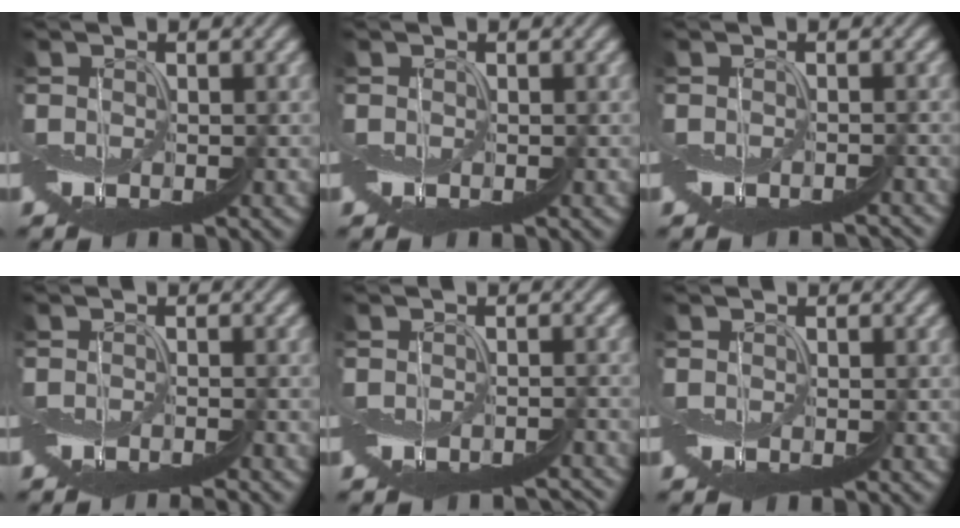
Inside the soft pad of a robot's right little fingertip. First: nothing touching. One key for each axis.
{"total": 0.0}
{"total": 2.3, "fx": -2.1, "fy": 0.9, "fz": 0.5, "tx": 0.002, "ty": 0.015, "tz": -0.024}
{"total": 2.2, "fx": -2.0, "fy": -0.7, "fz": 0.0, "tx": 0.002, "ty": 0.013, "tz": -0.037}
{"total": 4.1, "fx": -3.5, "fy": 1.8, "fz": 1.0, "tx": -0.010, "ty": 0.012, "tz": -0.027}
{"total": 0.0}